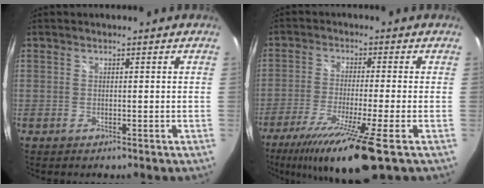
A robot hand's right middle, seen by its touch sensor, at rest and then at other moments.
{"total": 14.3, "force": [-9.0, 0.0, 11.1], "torque": [-0.228, -0.055, -0.155]}